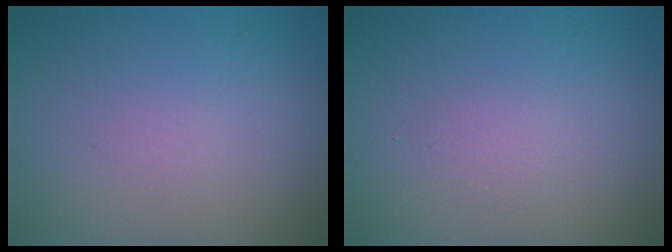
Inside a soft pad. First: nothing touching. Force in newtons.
{"total": 0.7, "press": 0.7, "slide": 0.1}